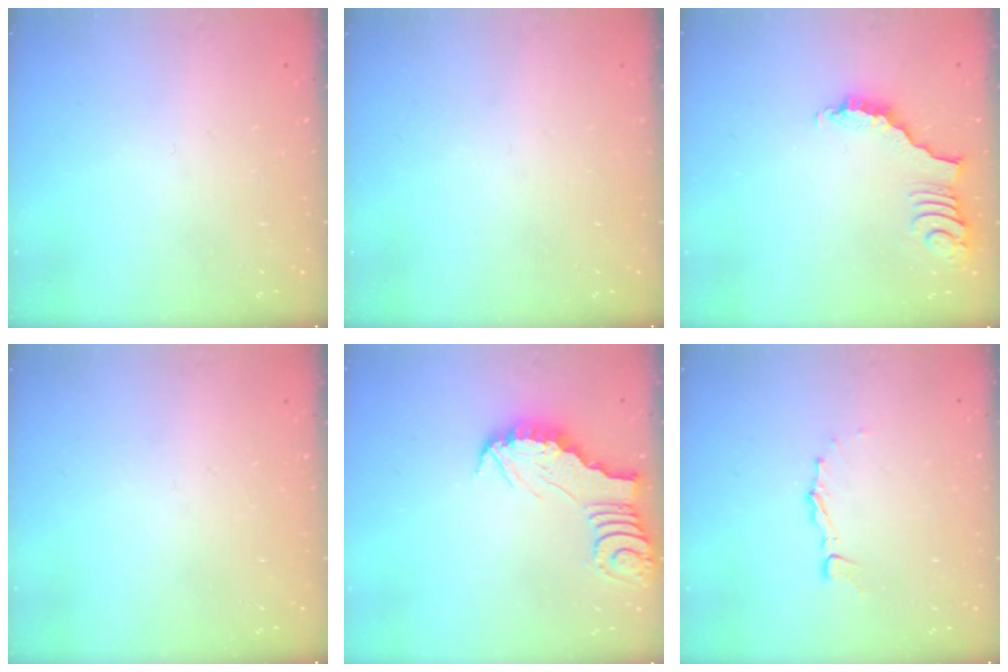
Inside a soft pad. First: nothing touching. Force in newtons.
{"total": 0.0}
{"total": 2.9, "press": 2.9, "slide": 0.6}
{"total": 0.0}
{"total": 2.6, "press": 2.6, "slide": 0.2}
{"total": 3.4, "press": 3.4, "slide": 0.3}